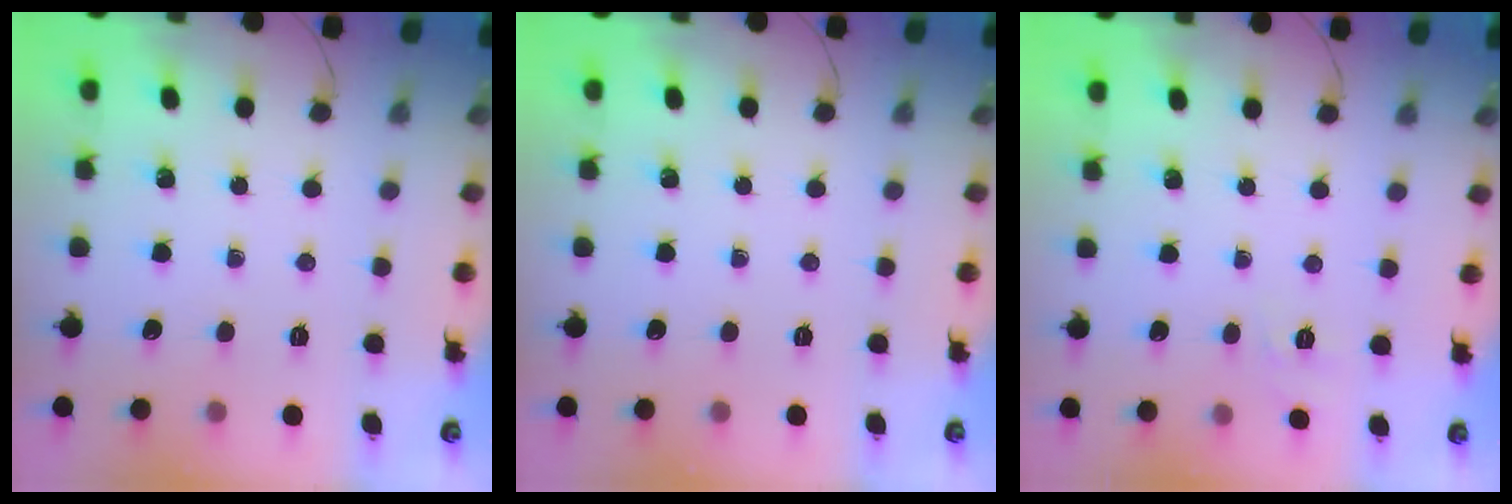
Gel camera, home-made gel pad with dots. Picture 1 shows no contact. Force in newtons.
{"total": 0.0}
{"total": 2.2, "press": 1.6, "slide": 1.6}